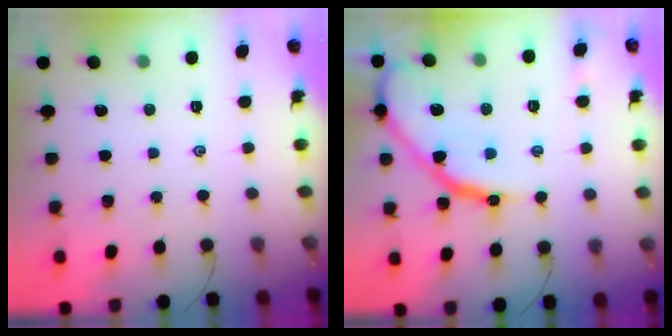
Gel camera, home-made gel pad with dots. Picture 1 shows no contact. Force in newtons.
{"total": 16.6, "press": 16.5, "slide": 1.5}